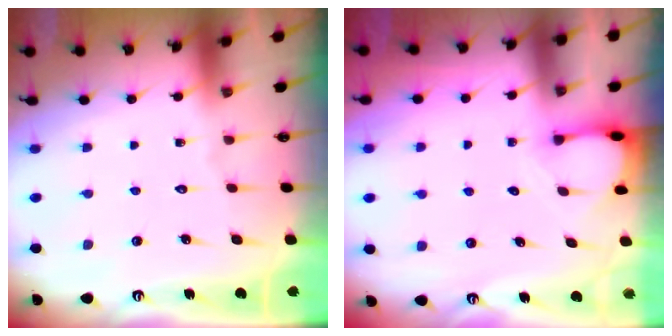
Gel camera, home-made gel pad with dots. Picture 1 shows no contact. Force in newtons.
{"total": 2.3, "press": 2.3, "slide": 0.3}